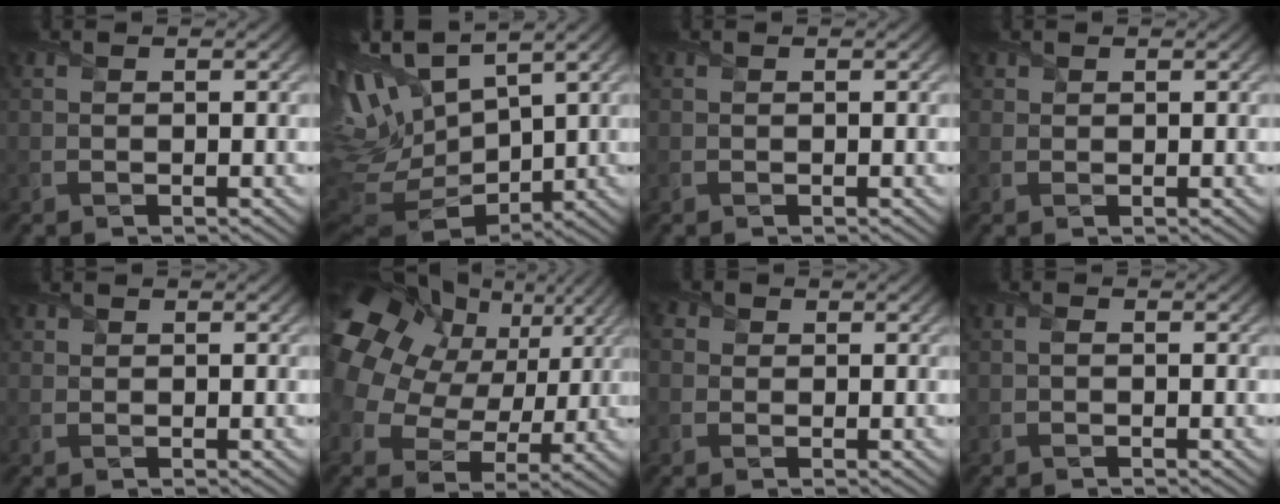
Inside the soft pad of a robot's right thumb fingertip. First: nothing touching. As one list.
[{"total": 13.0, "force": [4.5, 6.0, 10.6], "torque": [-0.253, 0.011, 0.093]}, {"total": 0.0}, {"total": 1.1, "force": [0.8, 0.8, 0.2], "torque": [-0.007, 0.000, 0.017]}, {"total": 0.8, "force": [0.6, 0.6, 0.2], "torque": [-0.005, -0.001, 0.012]}, {"total": 18.8, "force": [6.2, 14.0, 10.9], "torque": [-0.299, 0.037, 0.132]}, {"total": 1.9, "force": [0.4, 1.7, 0.7], "torque": [-0.027, 0.004, 0.000]}, {"total": 0.5, "force": [-0.2, 0.2, 0.4], "torque": [-0.012, 0.001, -0.003]}]